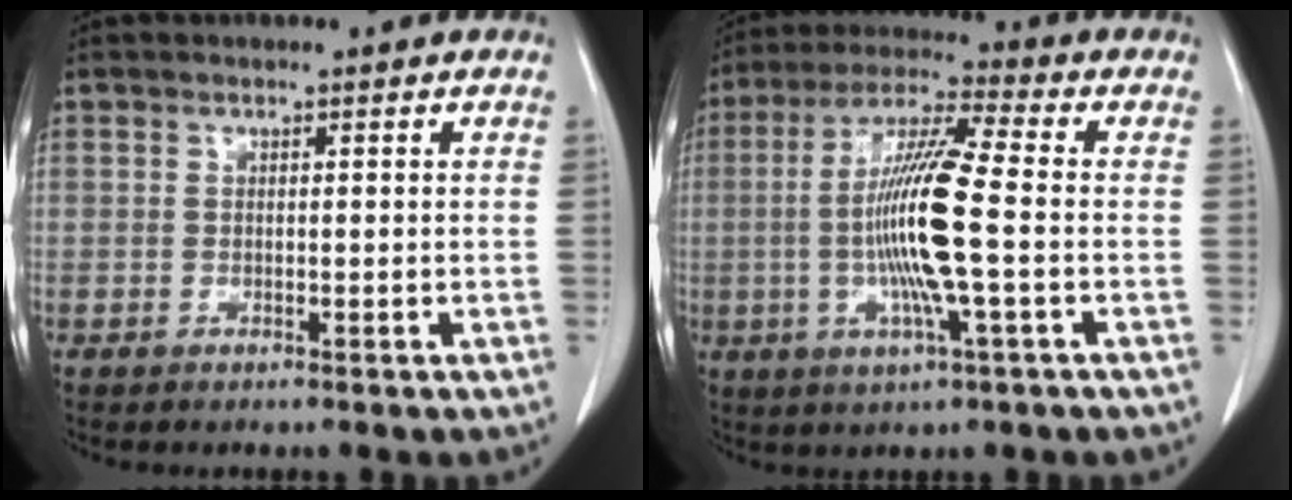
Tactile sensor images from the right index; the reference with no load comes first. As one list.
[{"total": 13.3, "force": [-1.5, 0.1, 13.2], "torque": [-0.262, -0.002, -0.036]}]